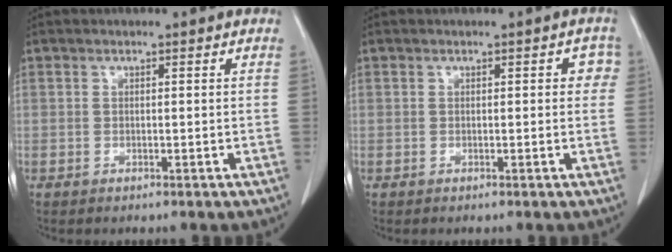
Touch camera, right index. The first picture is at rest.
{"total": 2.1, "force": [0.4, 1.1, 1.8], "torque": [-0.009, 0.010, 0.000]}